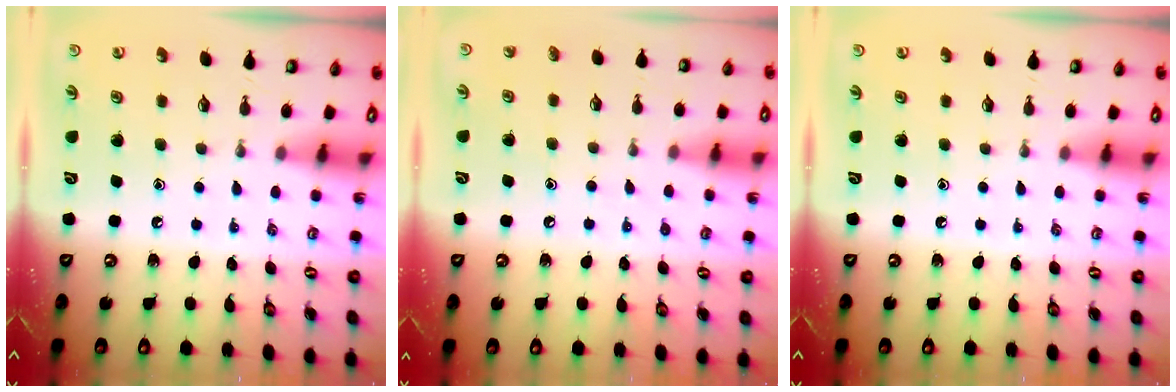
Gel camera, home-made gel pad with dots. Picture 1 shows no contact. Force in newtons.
{"total": 5.0, "press": 5.0, "slide": 0.5}
{"total": 0.0}